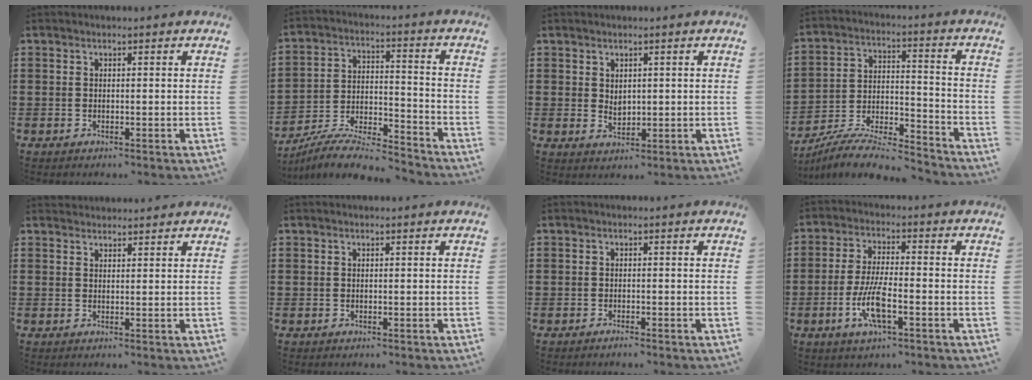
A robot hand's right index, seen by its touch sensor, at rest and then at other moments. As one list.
[{"total": 8.0, "force": [-7.5, 0.5, 2.6], "torque": [-0.045, 0.005, -0.146]}, {"total": 1.7, "force": [0.7, 1.1, 1.0], "torque": [-0.013, 0.000, 0.013]}, {"total": 8.3, "force": [-7.7, 0.7, 2.9], "torque": [-0.049, 0.006, -0.151]}, {"total": 1.6, "force": [1.5, -0.2, -0.5], "torque": [0.007, 0.002, 0.030]}, {"total": 0.0}, {"total": 0.9, "force": [-0.7, -0.4, 0.2], "torque": [-0.006, -0.004, -0.014]}, {"total": 7.3, "force": [-2.8, 1.8, 6.5], "torque": [-0.146, -0.015, -0.055]}]